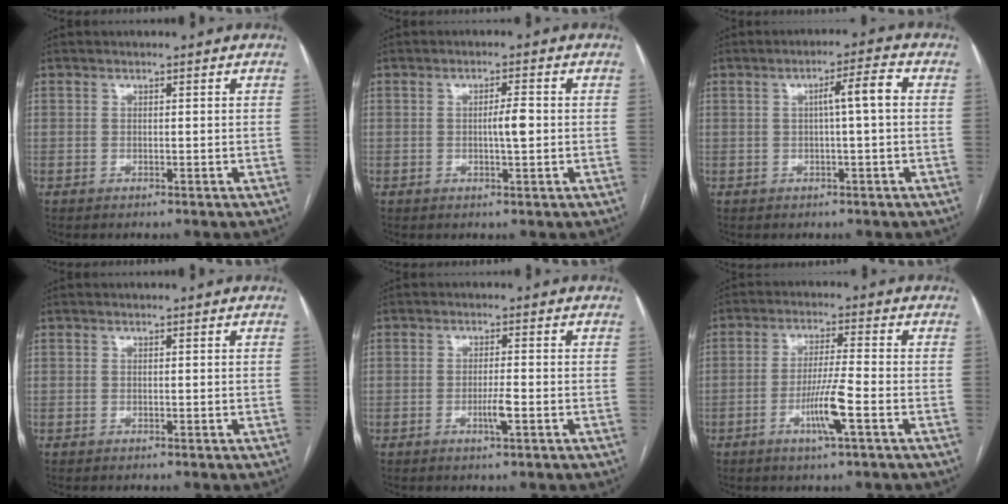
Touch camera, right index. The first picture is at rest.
{"total": 2.9, "force": [-0.2, 0.3, 2.9], "torque": [-0.050, 0.001, -0.004]}
{"total": 4.7, "force": [0.4, 0.0, 4.7], "torque": [-0.073, 0.011, 0.006]}
{"total": 0.0}
{"total": 2.7, "force": [-1.0, 0.1, 2.5], "torque": [-0.047, -0.004, -0.017]}
{"total": 6.8, "force": [-2.6, -0.3, 6.2], "torque": [-0.120, -0.009, -0.050]}